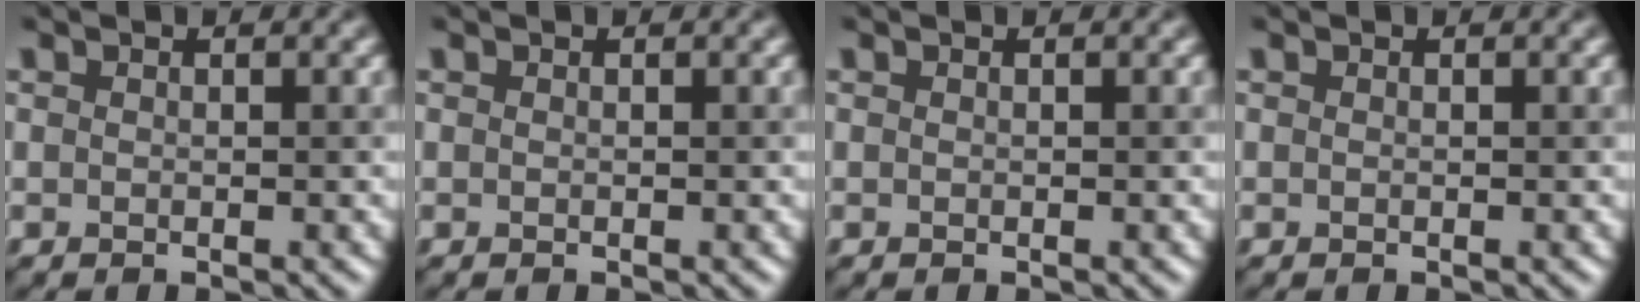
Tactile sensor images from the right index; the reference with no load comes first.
{"total": 0.0}
{"total": 0.0}
{"total": 0.0}